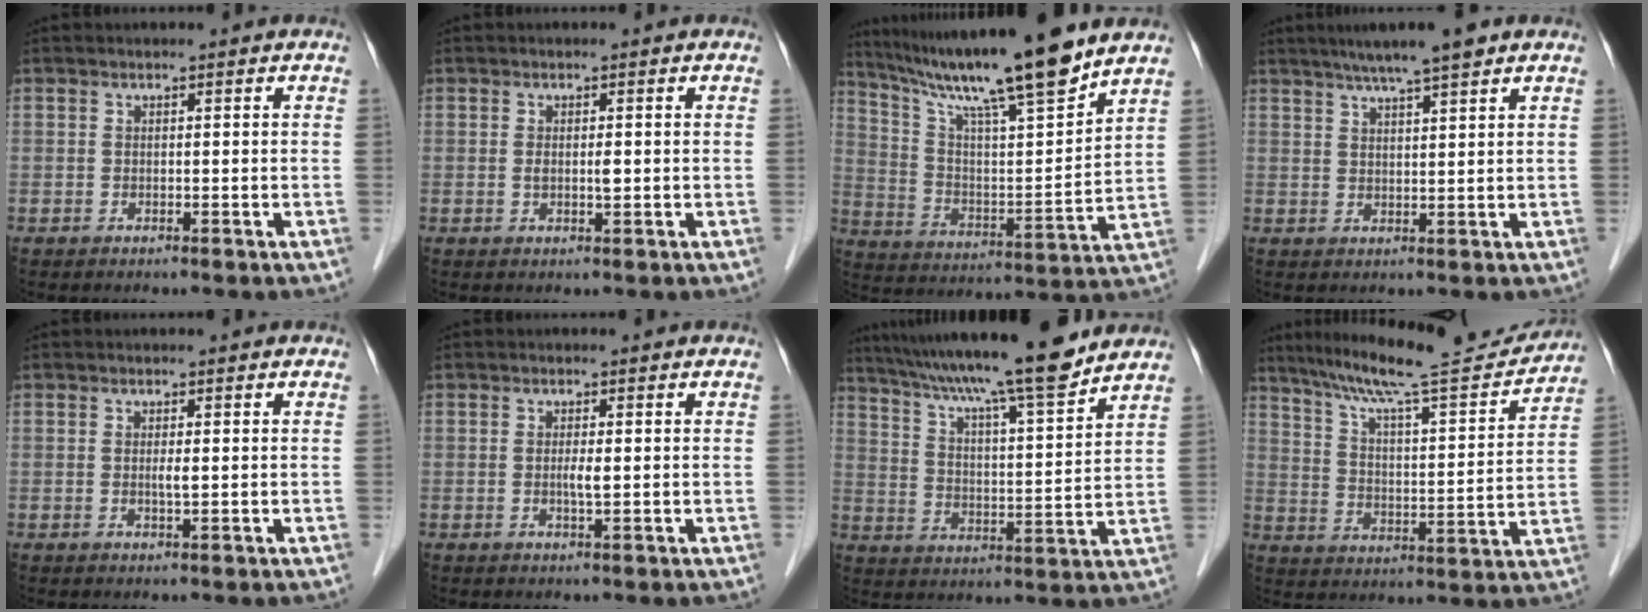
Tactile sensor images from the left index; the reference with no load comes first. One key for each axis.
{"total": 1.6, "fx": 0.0, "fy": 0.3, "fz": 1.5, "tx": -0.030, "ty": -0.001, "tz": 0.001}
{"total": 19.1, "fx": 15.4, "fy": -0.1, "fz": 11.2, "tx": -0.190, "ty": 0.001, "tz": 0.261}
{"total": 7.6, "fx": 5.7, "fy": 0.2, "fz": 5.0, "tx": -0.079, "ty": 0.023, "tz": 0.089}
{"total": 1.2, "fx": 0.1, "fy": 0.1, "fz": 1.2, "tx": -0.026, "ty": -0.002, "tz": 0.001}
{"total": 1.7, "fx": 0.0, "fy": 0.1, "fz": 1.7, "tx": -0.034, "ty": -0.002, "tz": -0.001}
{"total": 18.8, "fx": 15.9, "fy": 0.4, "fz": 10.1, "tx": -0.169, "ty": 0.014, "tz": 0.248}
{"total": 19.5, "fx": 17.6, "fy": 1.0, "fz": 8.3, "tx": -0.139, "ty": -0.007, "tz": 0.263}